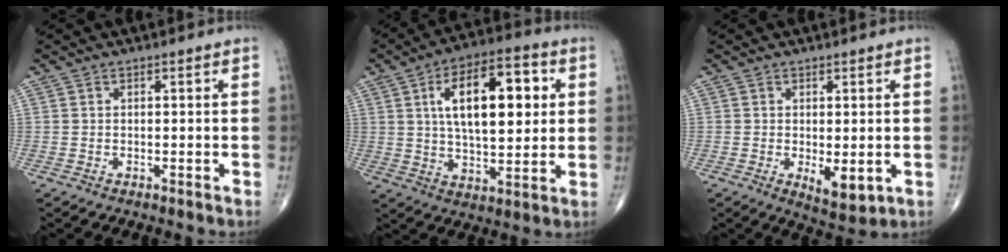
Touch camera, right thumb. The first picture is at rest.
{"total": 17.8, "force": [4.2, 8.2, 15.2], "torque": [-0.219, 0.004, 0.065]}
{"total": 5.2, "force": [-0.9, 2.3, 4.6], "torque": [-0.063, -0.016, -0.004]}